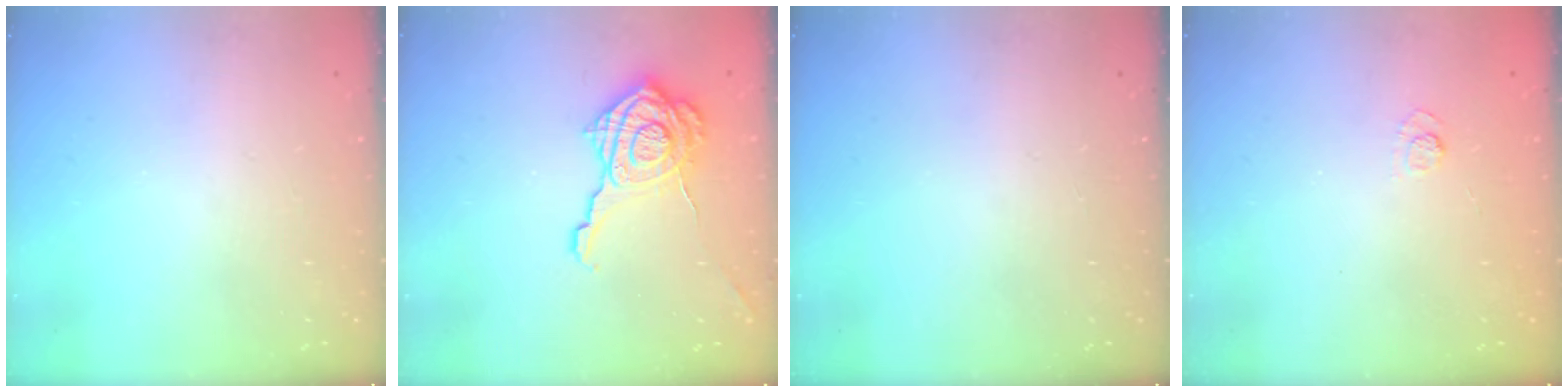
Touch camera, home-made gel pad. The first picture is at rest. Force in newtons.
{"total": 18.2, "press": 18.1, "slide": 0.9}
{"total": 0.0}
{"total": 2.4, "press": 2.0, "slide": 1.3}